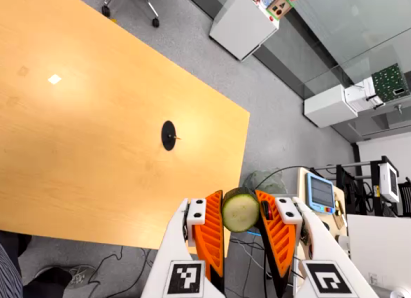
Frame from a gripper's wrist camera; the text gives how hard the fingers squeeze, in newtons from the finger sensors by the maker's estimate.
{"total": 7.9, "left": 7.8, "right": 8.0}